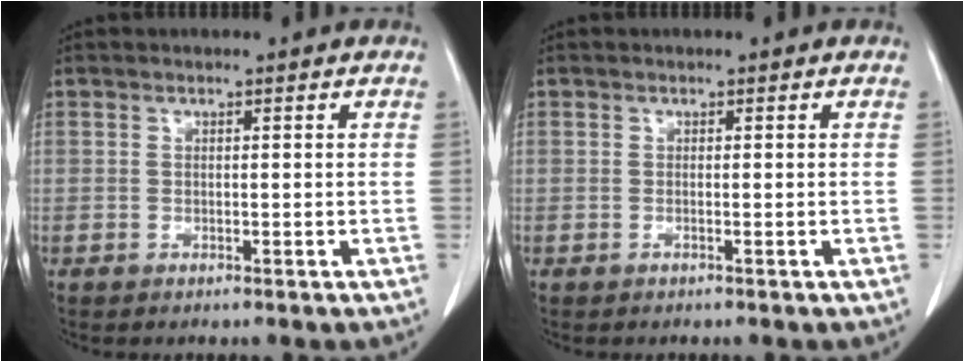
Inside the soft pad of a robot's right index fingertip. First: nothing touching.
{"total": 0.0}